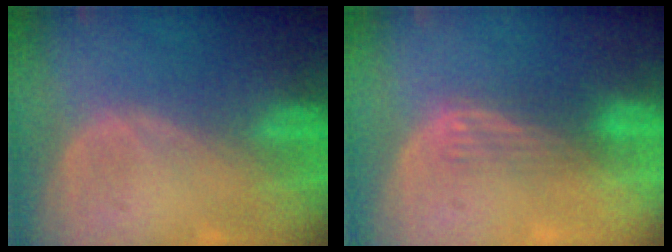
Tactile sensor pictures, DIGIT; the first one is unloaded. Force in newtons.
{"total": 2.9, "press": 2.7, "slide": 1.2}